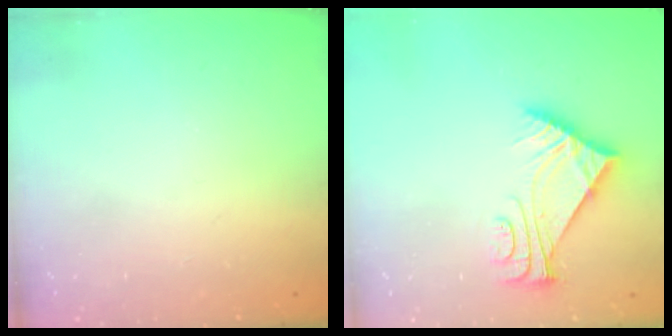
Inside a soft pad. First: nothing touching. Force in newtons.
{"total": 7.6, "press": 7.6, "slide": 0.9}